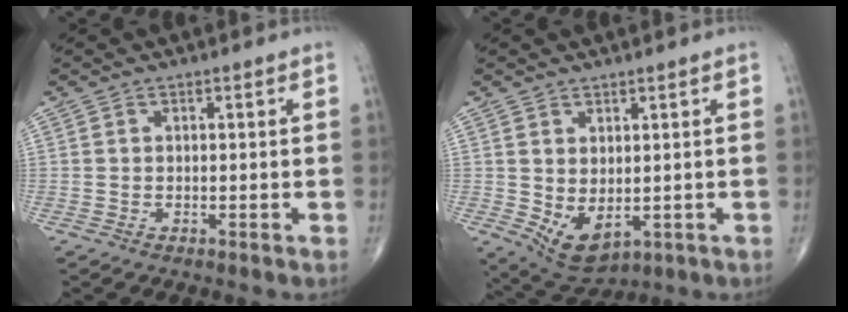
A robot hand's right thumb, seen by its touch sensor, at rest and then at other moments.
{"total": 6.9, "force": [-0.6, 3.9, 5.6], "torque": [-0.082, -0.009, 0.013]}